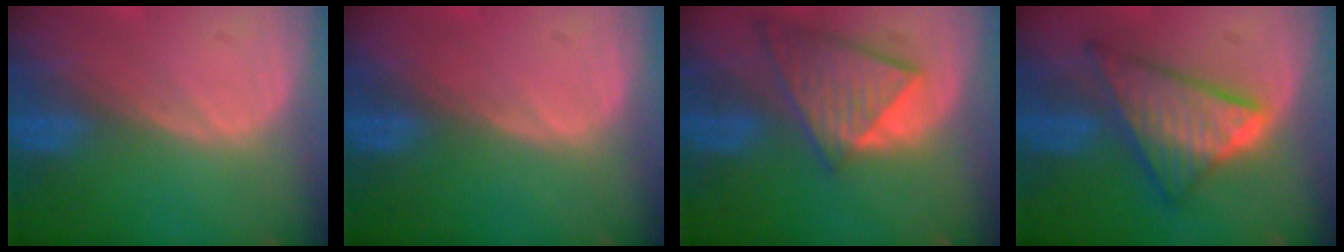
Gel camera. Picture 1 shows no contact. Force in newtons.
{"total": 0.5, "press": 0.0, "slide": 0.5}
{"total": 8.4, "press": 7.4, "slide": 4.1}
{"total": 8.7, "press": 8.7, "slide": 0.7}